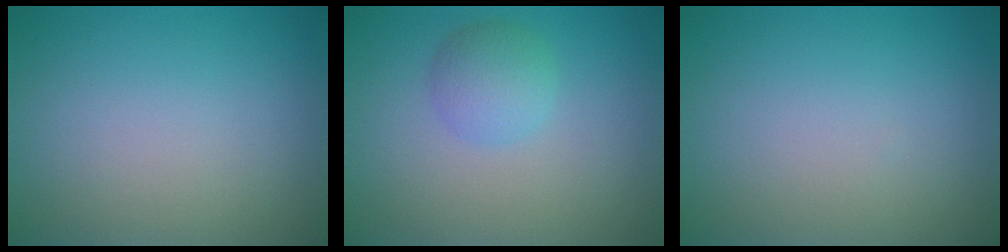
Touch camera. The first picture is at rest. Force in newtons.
{"total": 2.6, "press": 2.6, "slide": 0.1}
{"total": 0.0}